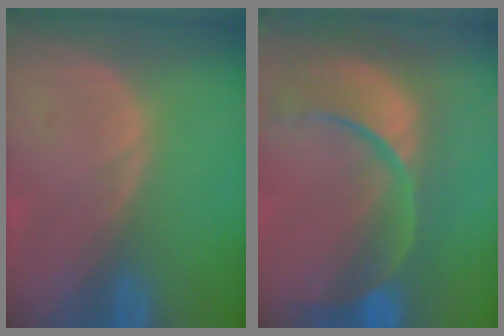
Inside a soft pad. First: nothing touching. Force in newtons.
{"total": 13.7, "press": 10.8, "slide": 8.4}